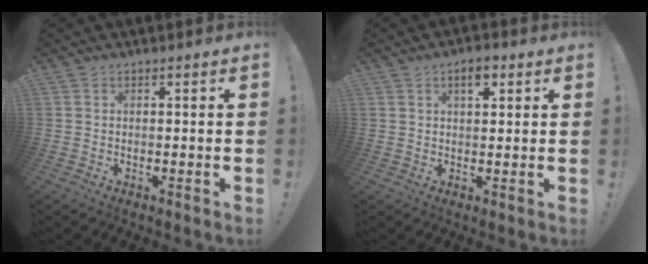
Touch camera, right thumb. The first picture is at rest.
{"total": 4.4, "force": [2.0, 2.2, 3.2], "torque": [-0.041, -0.003, 0.030]}